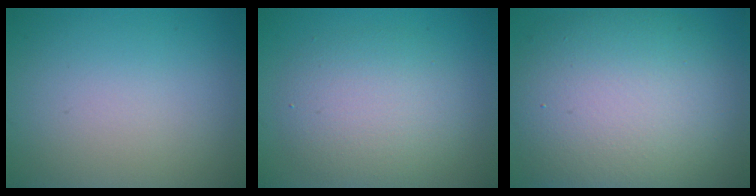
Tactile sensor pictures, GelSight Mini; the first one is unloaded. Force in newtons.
{"total": 4.9, "press": 4.8, "slide": 0.3}
{"total": 12.9, "press": 12.9, "slide": 0.4}